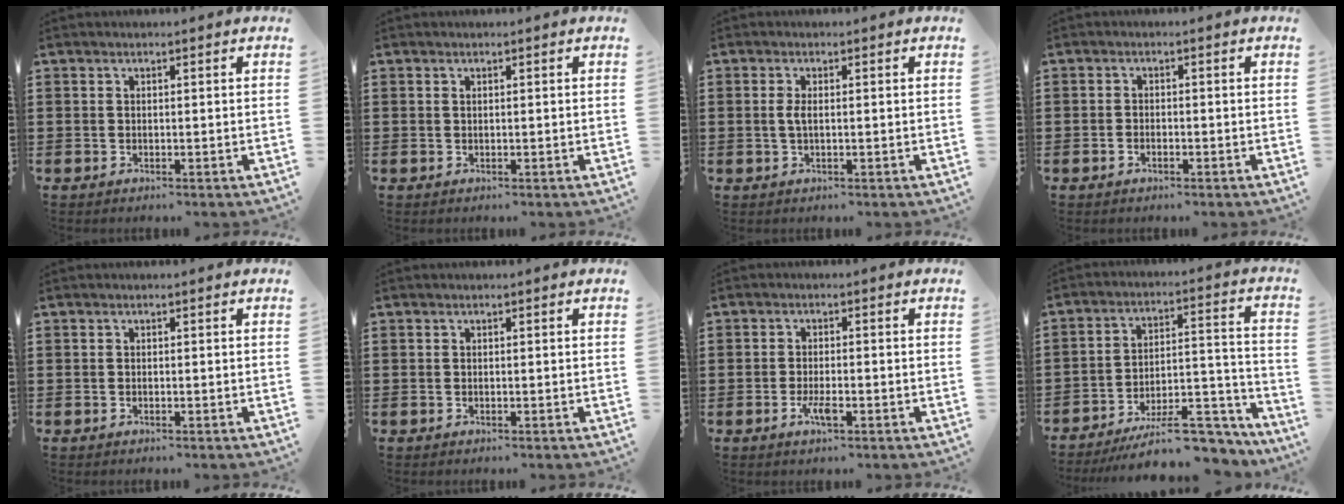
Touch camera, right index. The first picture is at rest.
{"total": 0.0}
{"total": 1.8, "force": [0.0, 0.5, 1.7], "torque": [-0.039, -0.002, -0.003]}
{"total": 0.9, "force": [-0.6, 0.4, 0.5], "torque": [-0.011, -0.003, -0.012]}
{"total": 0.0}
{"total": 0.0}
{"total": 2.9, "force": [-1.4, 0.7, 2.4], "torque": [-0.054, -0.004, -0.028]}
{"total": 11.8, "force": [-9.6, 2.9, 6.4], "torque": [-0.077, 0.042, -0.170]}